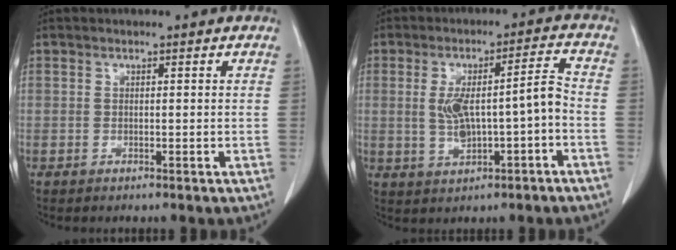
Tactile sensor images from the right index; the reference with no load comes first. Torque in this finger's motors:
{"motor_torque": [0.33, 0.06, 0.21, 0.06]}